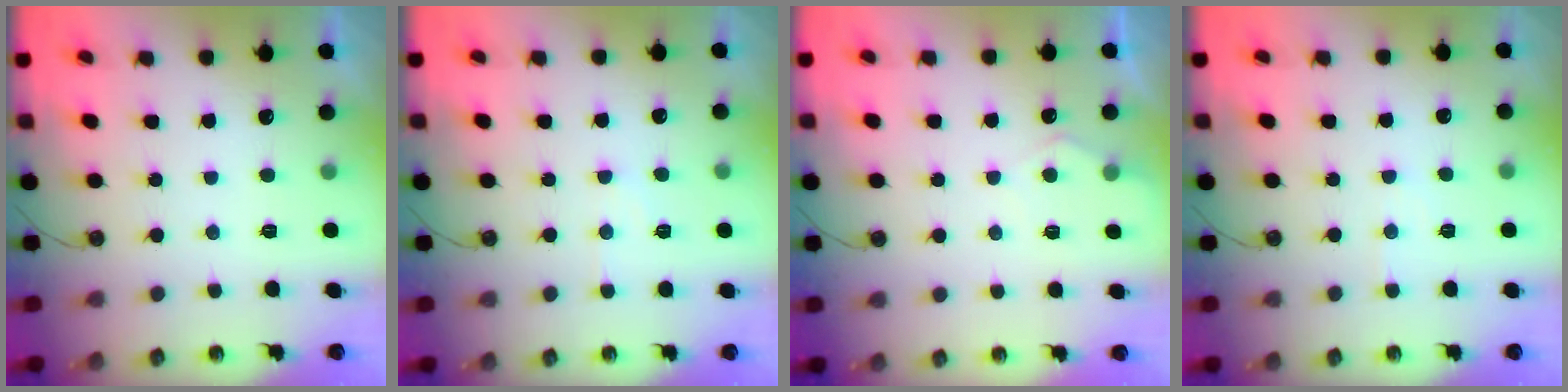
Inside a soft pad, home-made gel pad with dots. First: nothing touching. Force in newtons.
{"total": 7.1, "press": 7.1, "slide": 0.6}
{"total": 5.0, "press": 4.9, "slide": 0.5}
{"total": 4.0, "press": 3.9, "slide": 0.6}